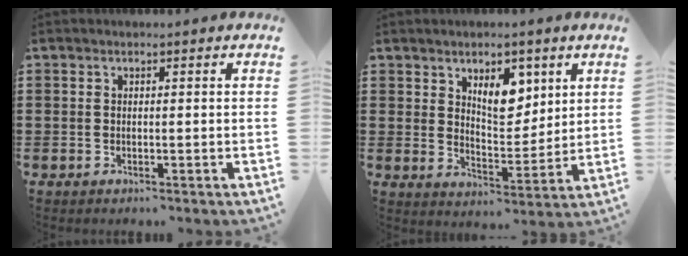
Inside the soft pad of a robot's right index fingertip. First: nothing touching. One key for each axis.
{"total": 7.1, "fx": 3.8, "fy": 4.0, "fz": 4.5, "tx": -0.063, "ty": -0.008, "tz": 0.062}